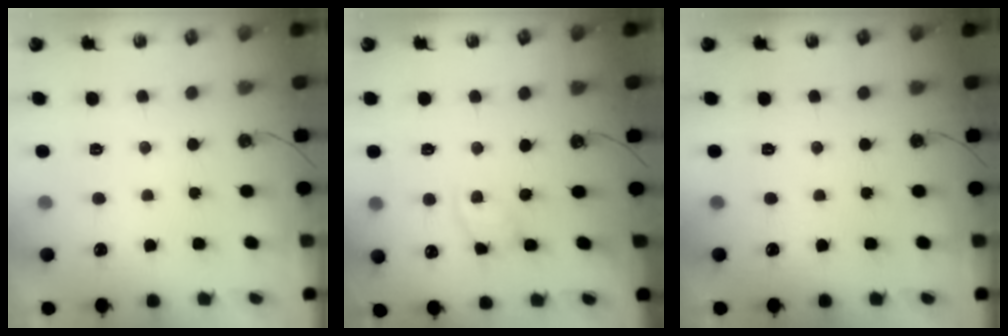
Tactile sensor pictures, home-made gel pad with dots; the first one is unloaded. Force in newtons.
{"total": 2.9, "press": 2.9, "slide": 0.4}
{"total": 0.0}